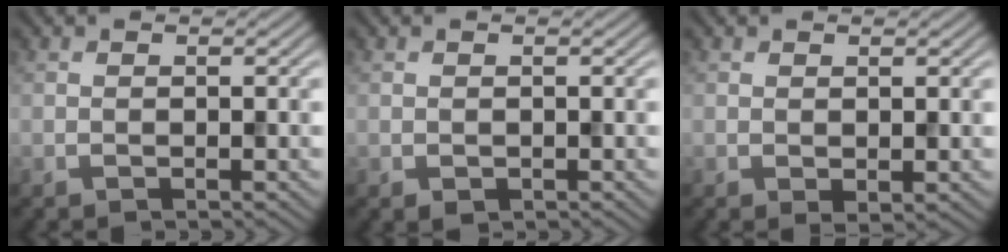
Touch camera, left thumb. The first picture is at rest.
{"total": 0.5, "force": [-0.1, 0.5, 0.3], "torque": [-0.003, -0.004, 0.000]}
{"total": 1.0, "force": [0.2, 0.5, 0.8], "torque": [-0.013, -0.004, 0.006]}